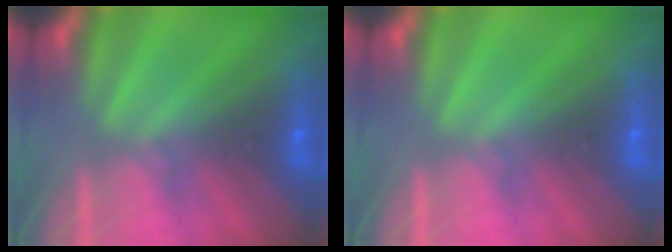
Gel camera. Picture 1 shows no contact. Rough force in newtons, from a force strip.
{"total": 0.0}